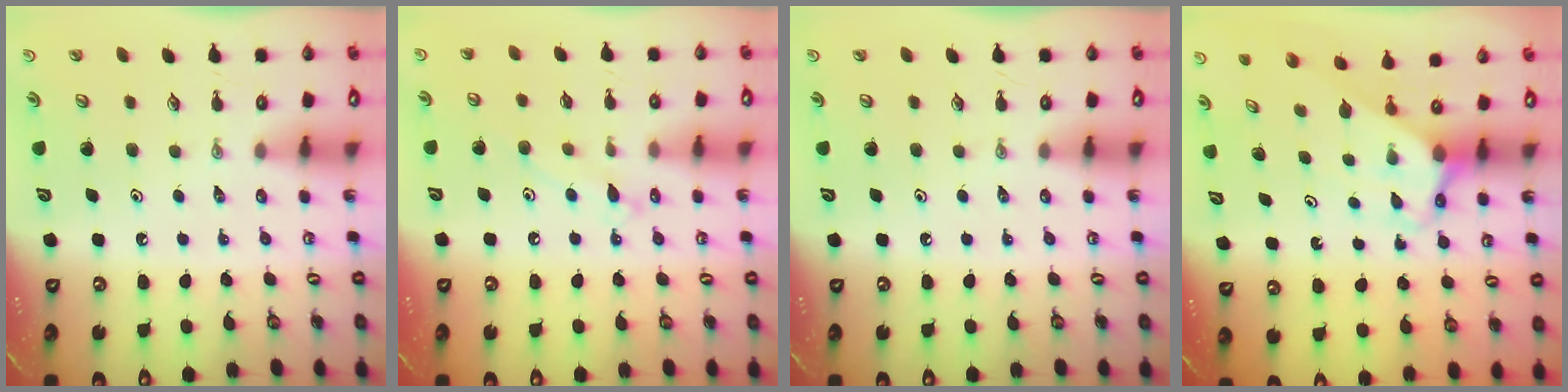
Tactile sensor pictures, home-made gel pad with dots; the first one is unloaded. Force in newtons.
{"total": 7.7, "press": 7.7, "slide": 0.5}
{"total": 0.0}
{"total": 2.9, "press": 2.9, "slide": 0.2}